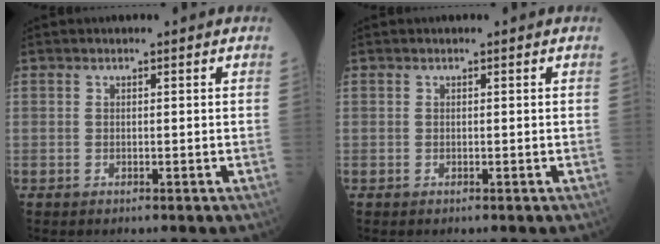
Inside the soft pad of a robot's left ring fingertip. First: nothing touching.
{"total": 0.0}